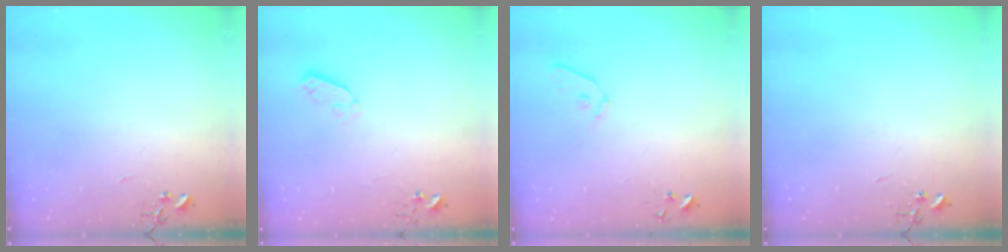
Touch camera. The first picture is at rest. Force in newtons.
{"total": 5.0, "press": 5.0, "slide": 0.4}
{"total": 7.4, "press": 7.4, "slide": 0.6}
{"total": 0.0}